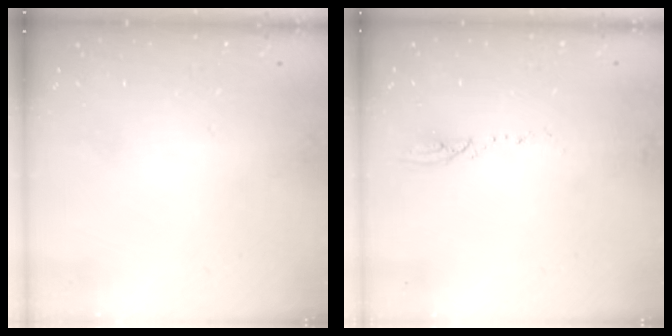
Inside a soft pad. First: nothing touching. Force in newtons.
{"total": 3.1, "press": 3.0, "slide": 0.4}